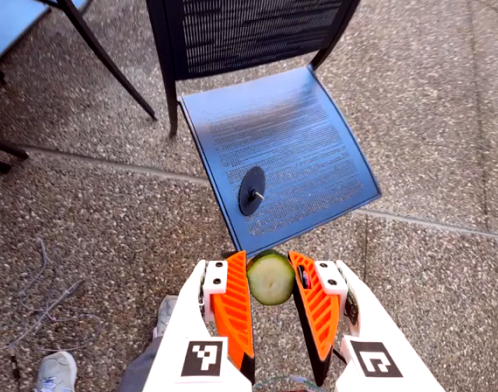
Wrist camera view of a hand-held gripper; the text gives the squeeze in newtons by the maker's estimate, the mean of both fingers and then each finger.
{"total": 9.1, "left": 8.5, "right": 9.6}